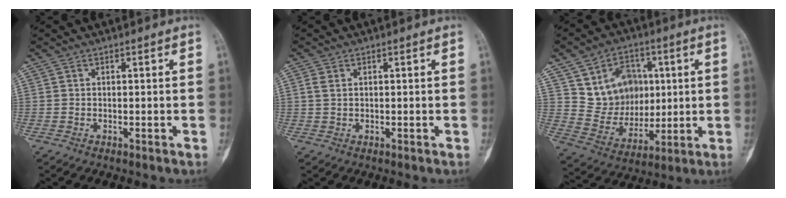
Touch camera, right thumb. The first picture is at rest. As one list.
[{"total": 1.7, "force": [0.5, 1.1, 1.2], "torque": [-0.029, 0.003, 0.012]}, {"total": 15.0, "force": [4.4, 12.0, 7.8], "torque": [-0.077, -0.013, 0.093]}]